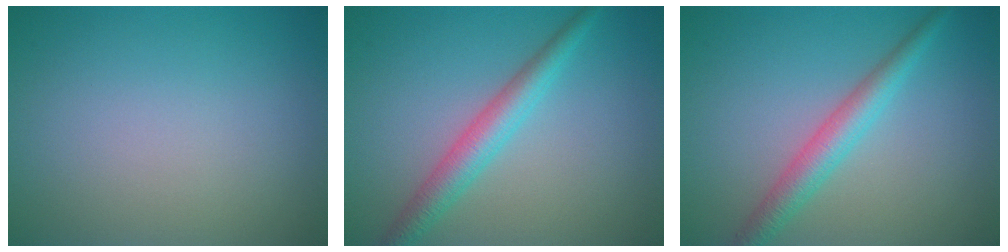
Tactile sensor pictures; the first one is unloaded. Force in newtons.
{"total": 3.5, "press": 3.5, "slide": 0.1}
{"total": 3.3, "press": 3.3, "slide": 0.1}